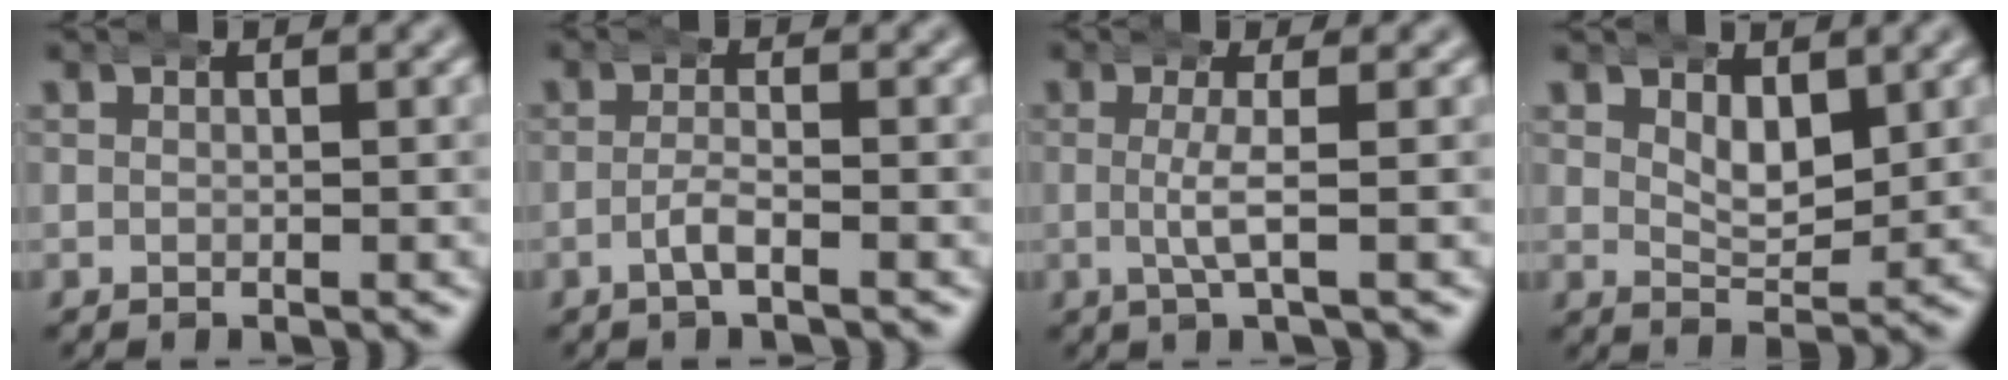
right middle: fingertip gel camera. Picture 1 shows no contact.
{"total": 2.0, "force": [-1.2, 0.1, 1.6], "torque": [-0.027, 0.000, -0.026]}
{"total": 2.5, "force": [0.1, -0.2, 2.5], "torque": [-0.047, 0.001, -0.001]}
{"total": 3.0, "force": [1.9, 1.3, 2.0], "torque": [-0.032, -0.016, 0.036]}